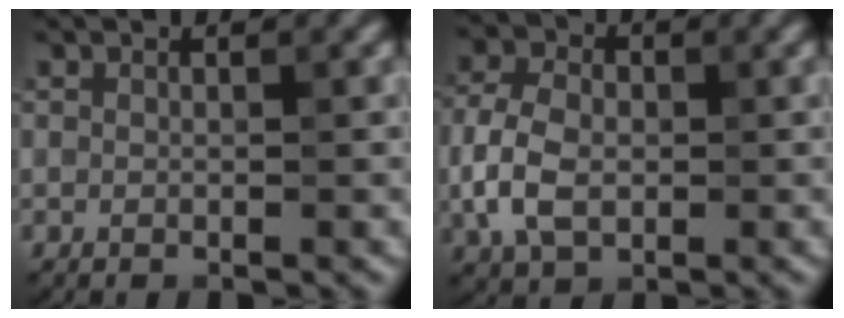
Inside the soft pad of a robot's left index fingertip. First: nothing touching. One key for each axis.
{"total": 5.2, "fx": -0.8, "fy": 3.5, "fz": 3.8, "tx": -0.089, "ty": 0.007, "tz": -0.019}